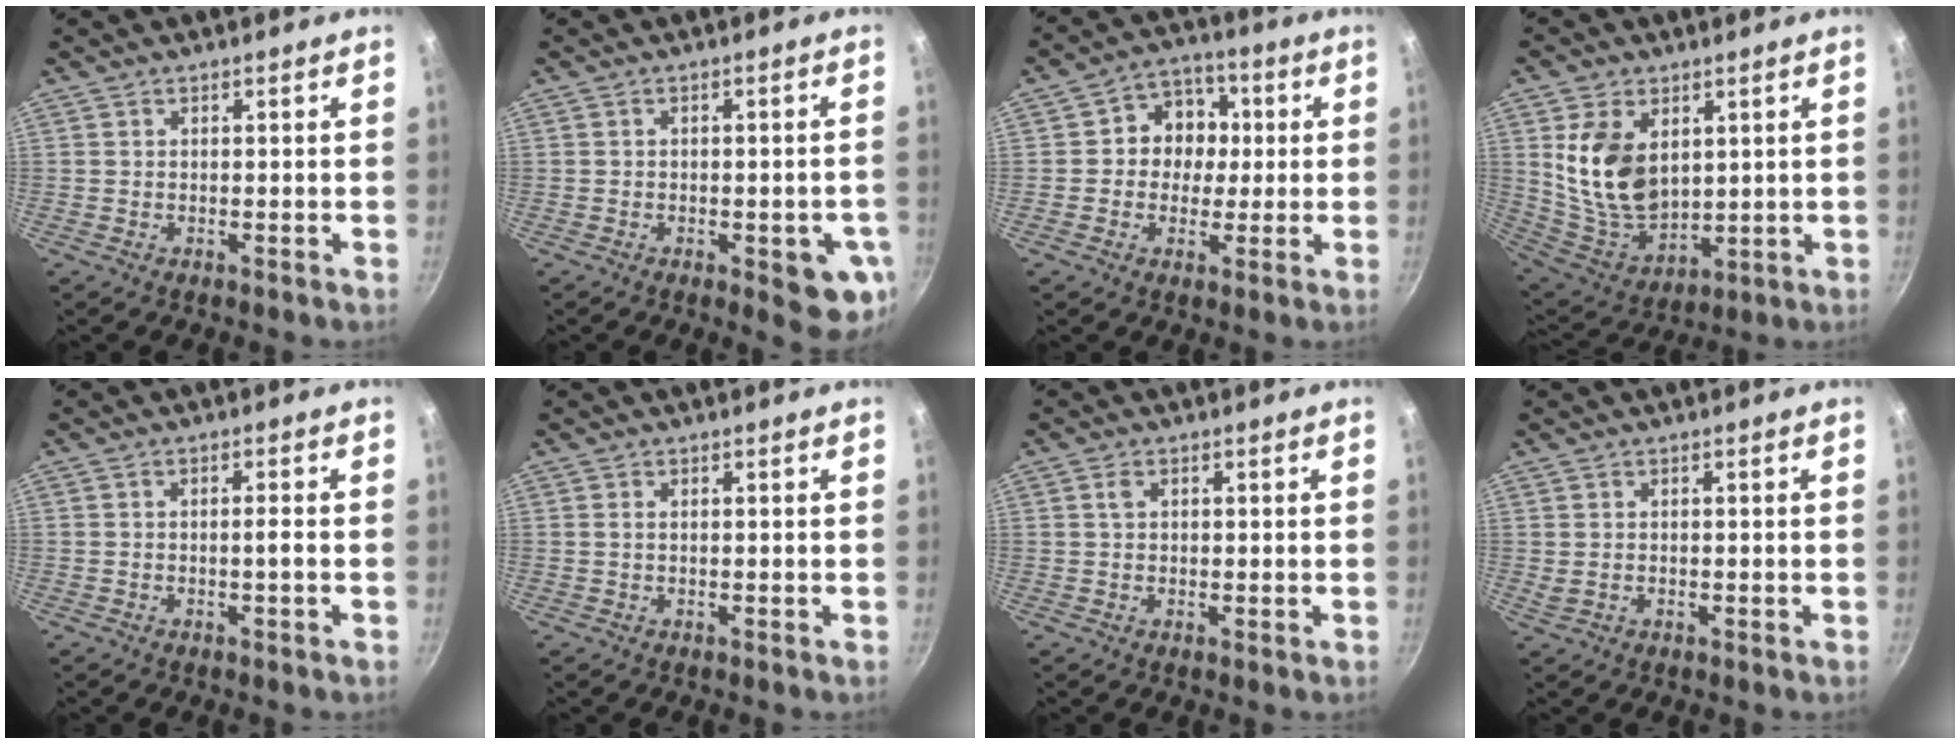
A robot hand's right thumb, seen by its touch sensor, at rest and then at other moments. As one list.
[{"total": 8.7, "force": [-2.6, 3.4, 7.5], "torque": [-0.064, 0.001, -0.031]}, {"total": 9.3, "force": [0.8, 8.2, 4.2], "torque": [-0.012, 0.013, -0.002]}, {"total": 14.7, "force": [3.6, 9.8, 10.4], "torque": [-0.172, -0.036, 0.087]}, {"total": 1.7, "force": [-0.6, 0.1, 1.6], "torque": [-0.030, 0.010, -0.011]}, {"total": 0.6, "force": [0.1, 0.3, 0.5], "torque": [-0.012, 0.002, 0.001]}, {"total": 1.9, "force": [0.4, 1.4, 1.2], "torque": [-0.021, 0.002, 0.003]}, {"total": 1.7, "force": [-0.1, 1.3, 1.1], "torque": [-0.020, -0.001, 0.002]}]